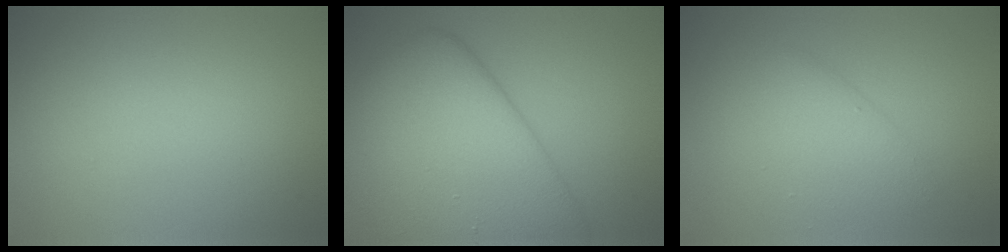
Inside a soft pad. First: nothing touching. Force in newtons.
{"total": 9.9, "press": 9.9, "slide": 0.3}
{"total": 3.0, "press": 3.0, "slide": 0.3}